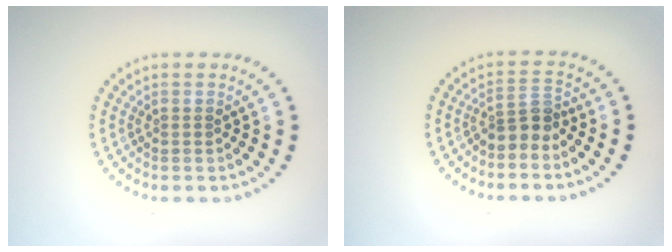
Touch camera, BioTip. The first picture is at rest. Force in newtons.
{"total": 2.3, "press": 1.8, "slide": 1.5}